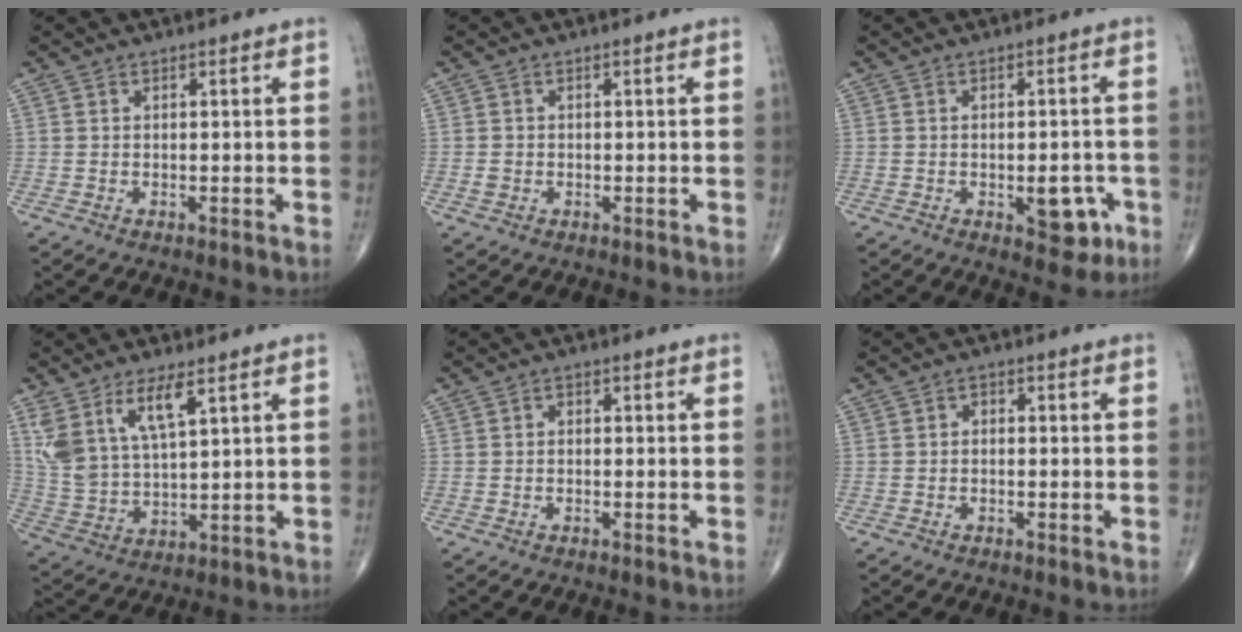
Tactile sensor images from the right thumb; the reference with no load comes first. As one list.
[{"total": 1.3, "force": [-0.3, 1.2, 0.5], "torque": [-0.007, 0.004, -0.004]}, {"total": 6.7, "force": [-2.3, 3.4, 5.3], "torque": [-0.046, 0.010, -0.020]}, {"total": 10.7, "force": [5.5, 3.9, 8.2], "torque": [-0.172, -0.022, 0.121]}, {"total": 1.0, "force": [-0.3, 0.8, 0.6], "torque": [-0.003, 0.005, -0.010]}, {"total": 1.3, "force": [-0.3, 1.0, 0.8], "torque": [-0.005, 0.007, -0.012]}]